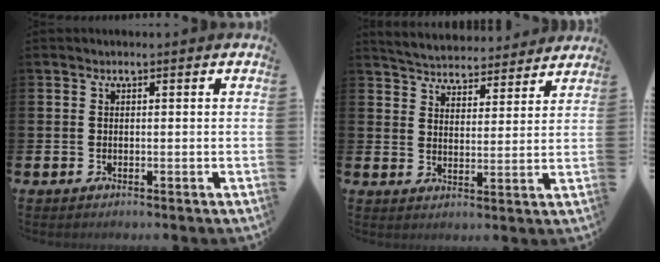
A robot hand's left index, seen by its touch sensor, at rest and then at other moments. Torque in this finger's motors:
{"motor_torque": [0.41, -0.68, 0.34, 0.10]}